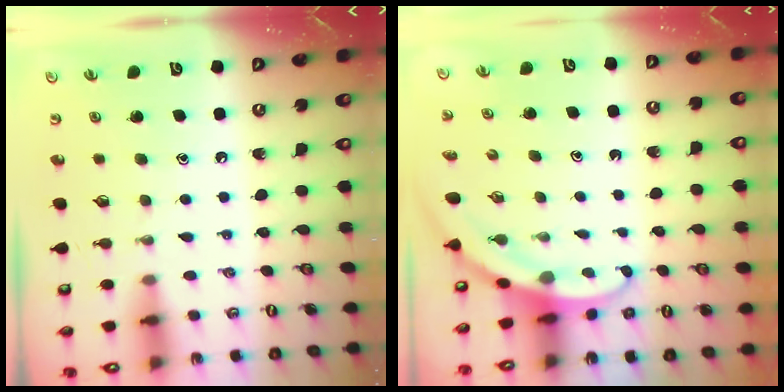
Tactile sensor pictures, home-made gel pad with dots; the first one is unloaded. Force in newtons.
{"total": 3.5, "press": 3.5, "slide": 0.1}